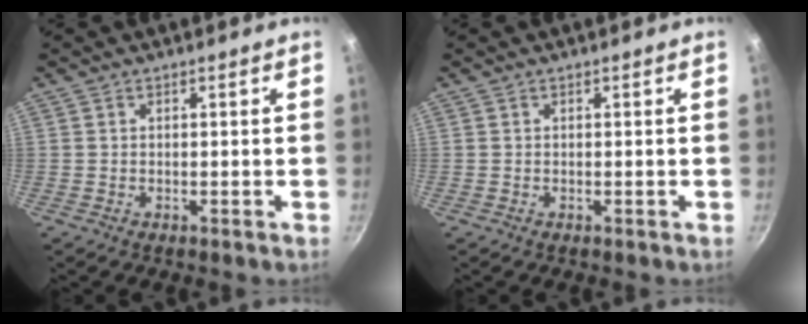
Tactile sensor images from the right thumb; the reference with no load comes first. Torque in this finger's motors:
{"motor_torque": [0.00, 0.00, 0.08, 0.01, 0.00]}